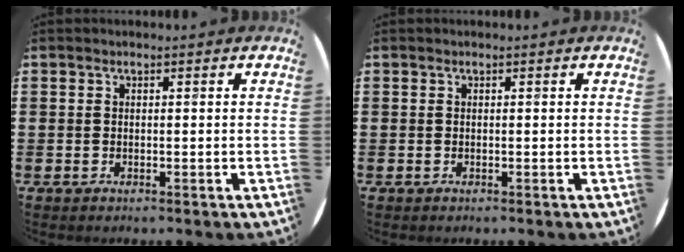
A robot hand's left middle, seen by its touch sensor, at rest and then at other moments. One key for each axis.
{"total": 0.0}